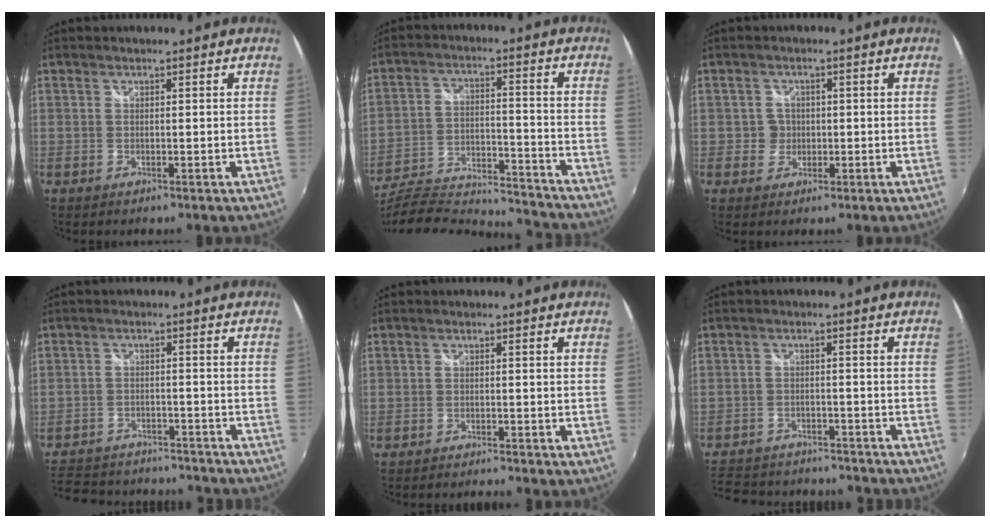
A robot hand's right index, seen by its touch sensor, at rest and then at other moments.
{"total": 23.9, "force": [-20.6, 6.0, 10.5], "torque": [-0.209, -0.029, -0.309]}
{"total": 2.8, "force": [-0.3, 2.8, 0.1], "torque": [0.001, 0.005, -0.004]}
{"total": 18.3, "force": [-15.1, 7.9, 6.6], "torque": [-0.166, 0.023, -0.210]}
{"total": 1.7, "force": [-1.7, -0.1, 0.2], "torque": [-0.010, -0.011, -0.035]}
{"total": 17.2, "force": [-14.2, 7.5, 6.1], "torque": [-0.159, 0.022, -0.202]}